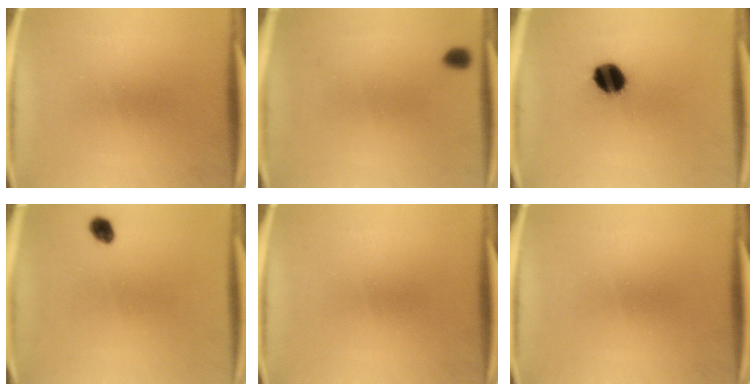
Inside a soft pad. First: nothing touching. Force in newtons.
{"total": 1.3}
{"total": 9.4}
{"total": 2.2}
{"total": 0.0}
{"total": 0.0}